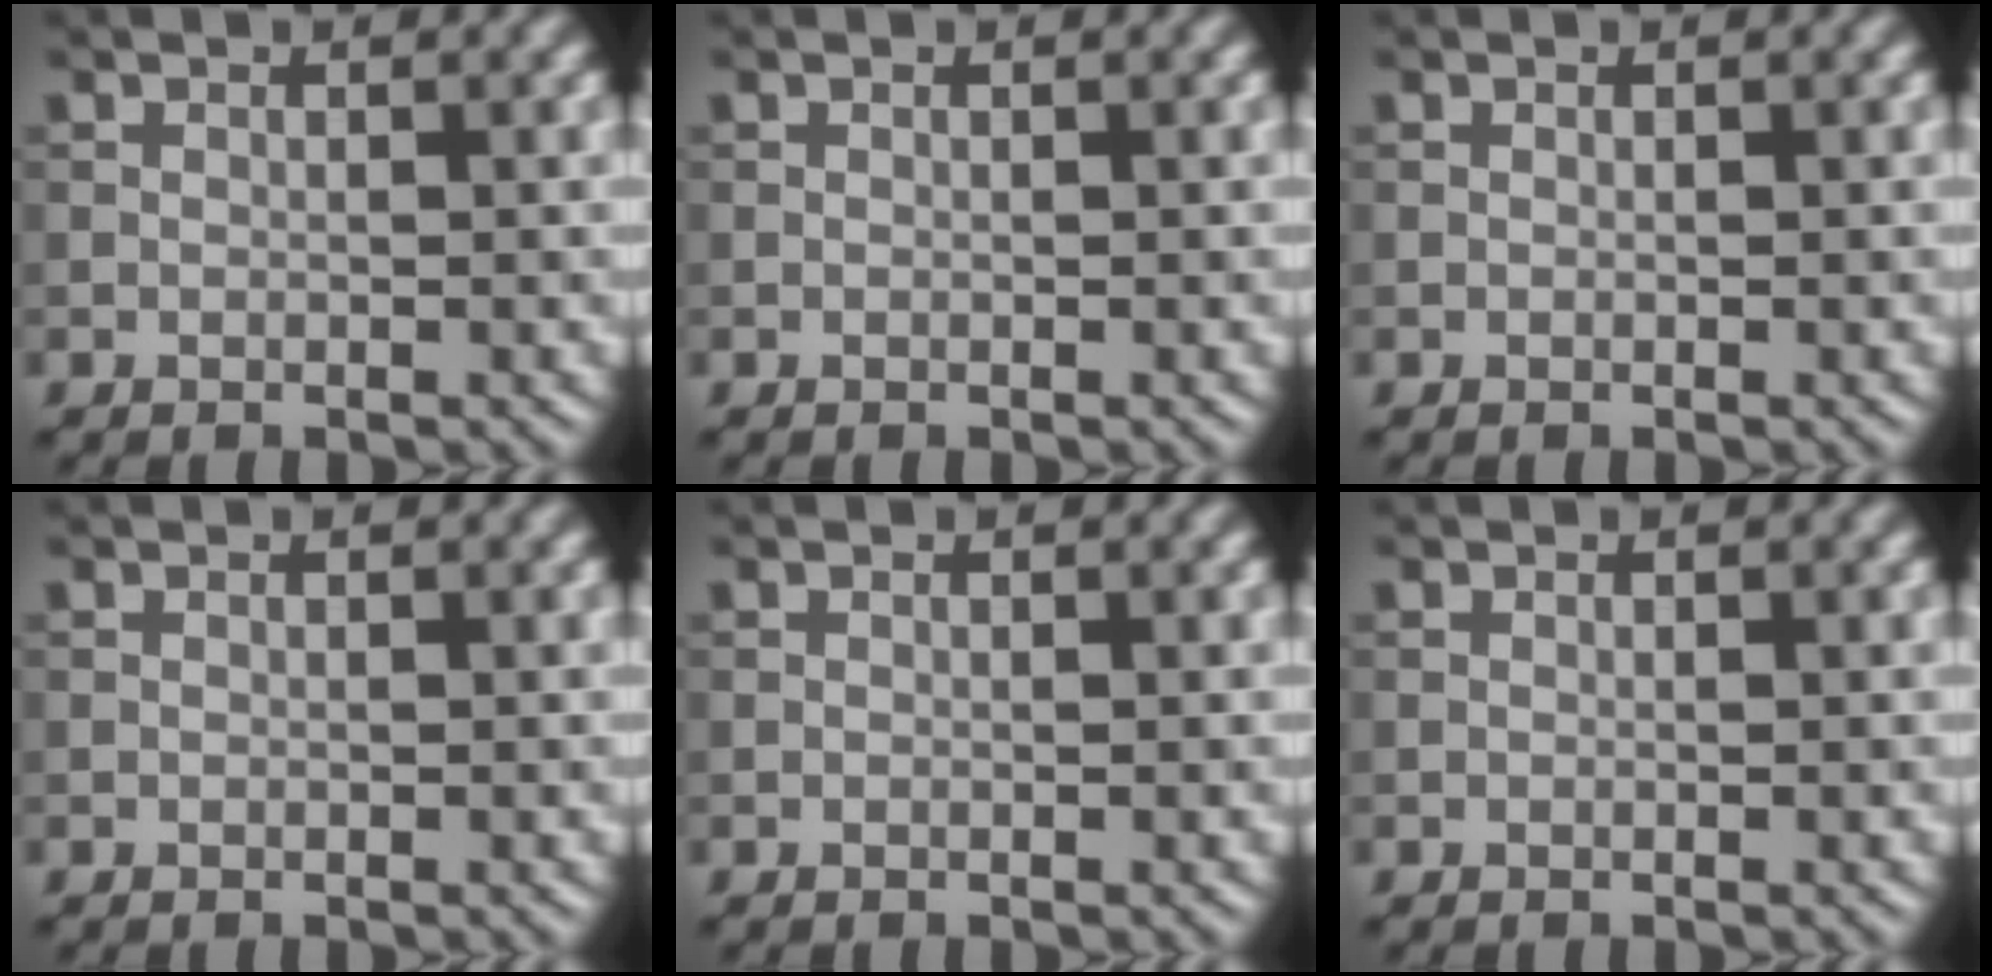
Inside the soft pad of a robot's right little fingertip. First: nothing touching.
{"total": 0.0}
{"total": 0.0}
{"total": 0.0}
{"total": 0.0}
{"total": 0.0}